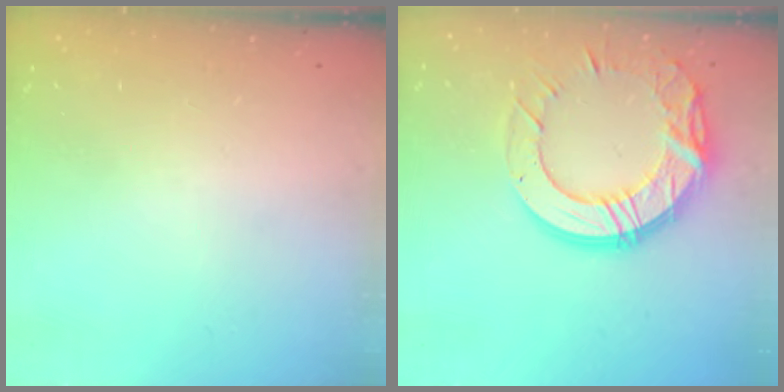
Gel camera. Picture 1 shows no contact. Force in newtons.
{"total": 18.4, "press": 18.3, "slide": 1.1}